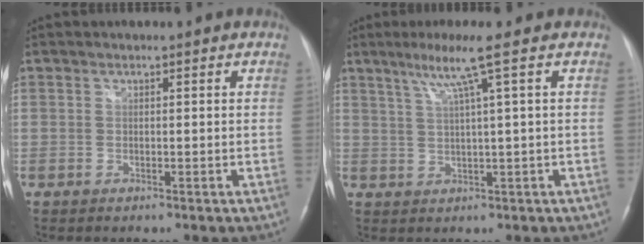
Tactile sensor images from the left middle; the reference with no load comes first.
{"total": 5.9, "force": [3.0, -1.6, 4.9], "torque": [-0.096, 0.002, 0.057]}